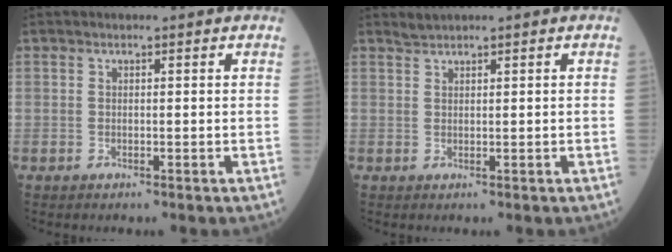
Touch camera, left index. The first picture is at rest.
{"total": 1.0, "force": [1.0, -0.1, 0.1], "torque": [-0.004, 0.006, 0.025]}